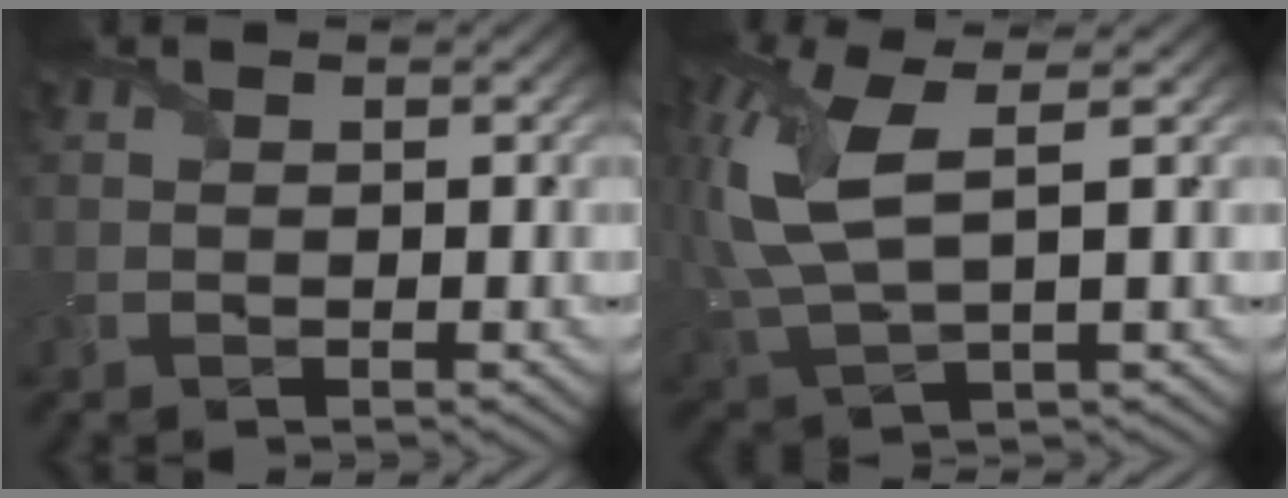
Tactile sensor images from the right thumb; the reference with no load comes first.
{"total": 11.6, "force": [2.2, 4.9, 10.2], "torque": [-0.279, 0.005, 0.045]}